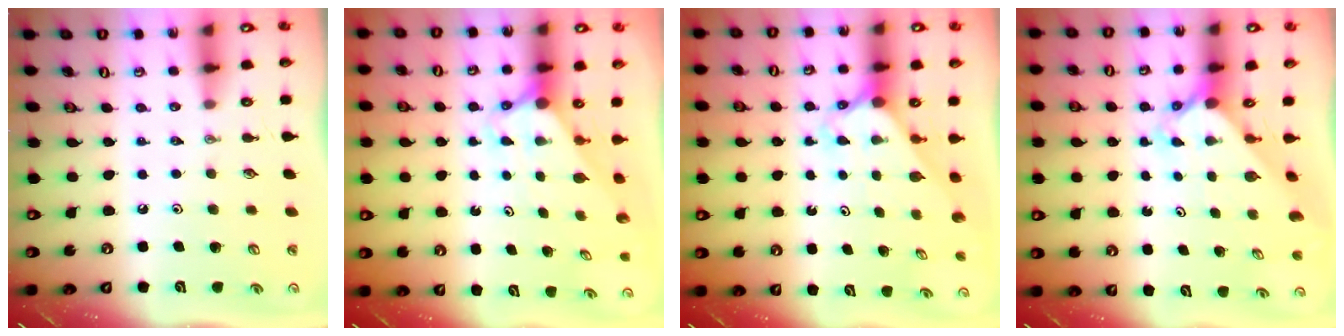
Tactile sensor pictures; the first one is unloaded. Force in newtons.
{"total": 2.8, "press": 2.8, "slide": 0.0}
{"total": 2.2, "press": 2.2, "slide": 0.1}
{"total": 2.4, "press": 2.4, "slide": 0.1}